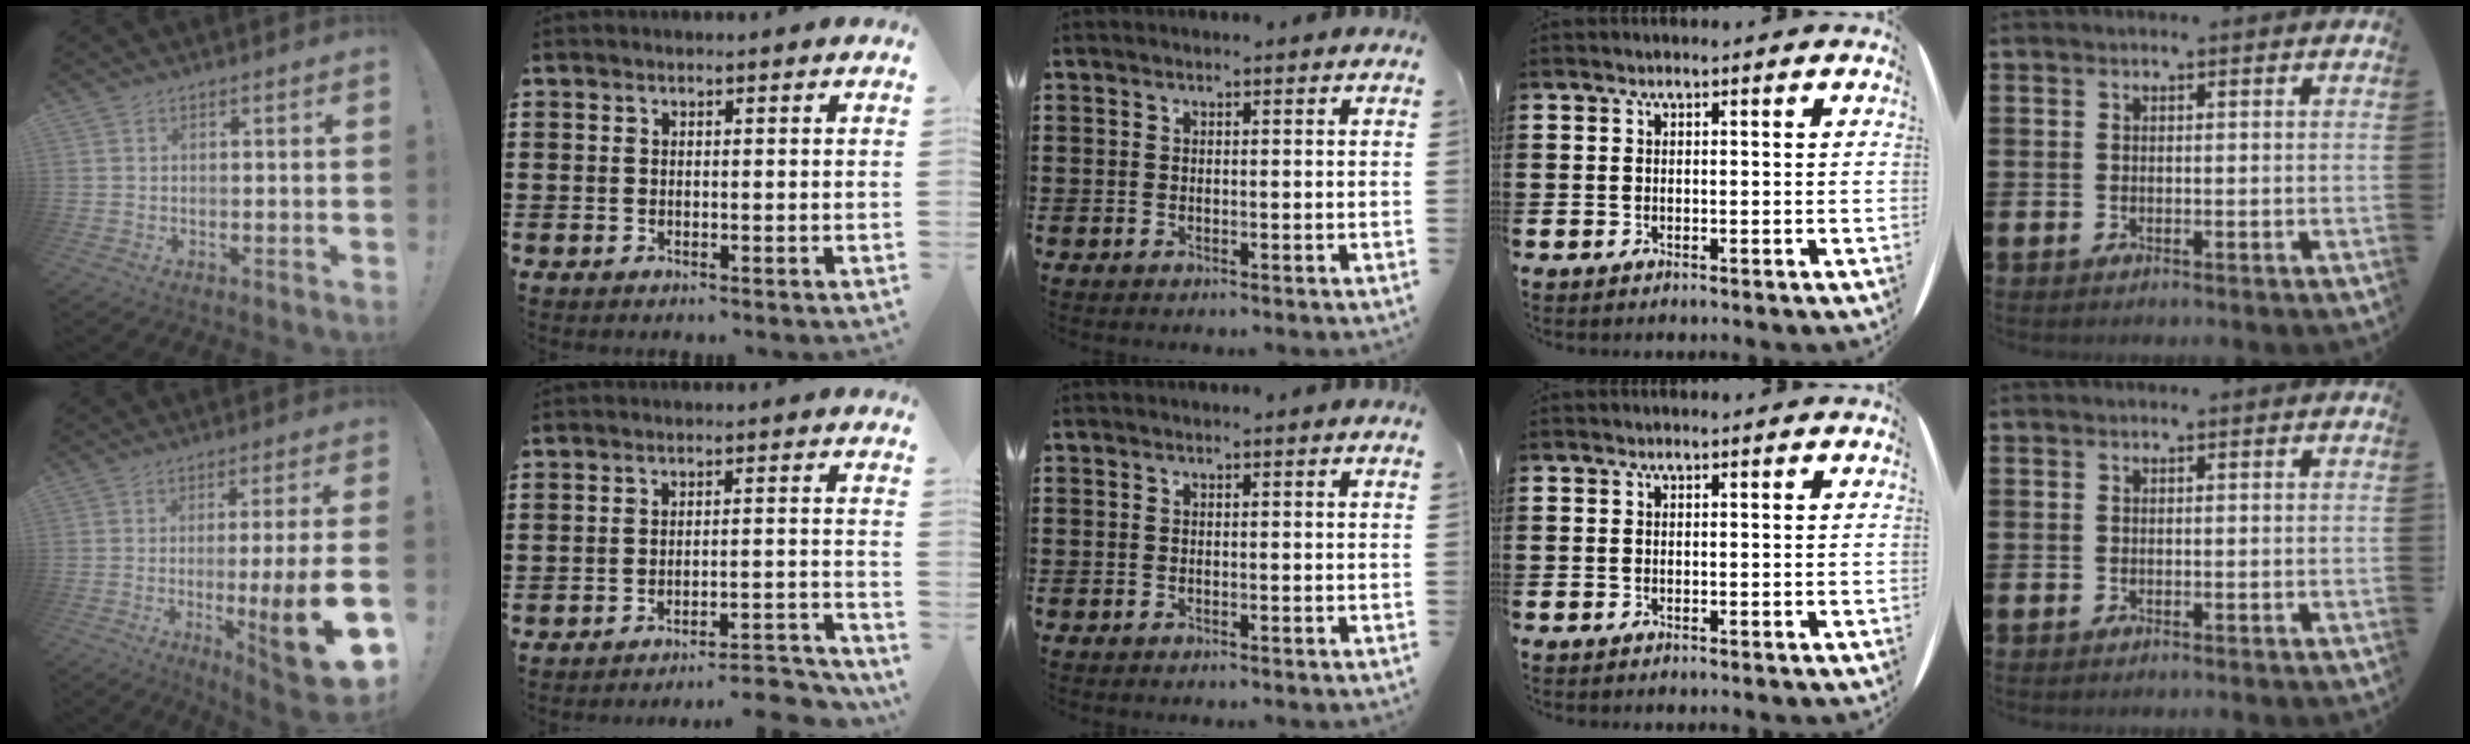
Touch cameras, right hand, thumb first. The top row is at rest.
{"thumb": {"total": 14.9, "force": [-3.9, -0.1, 14.4], "torque": [-0.210, 0.001, -0.053]}, "index": {"total": 4.1, "force": [-3.8, -0.1, 1.3], "torque": [-0.027, -0.010, -0.080]}}